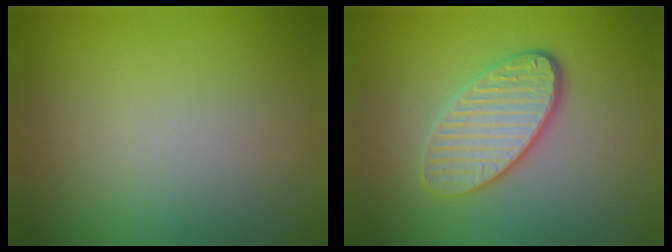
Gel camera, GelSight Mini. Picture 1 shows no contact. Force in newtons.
{"total": 4.2, "press": 3.4, "slide": 2.6}